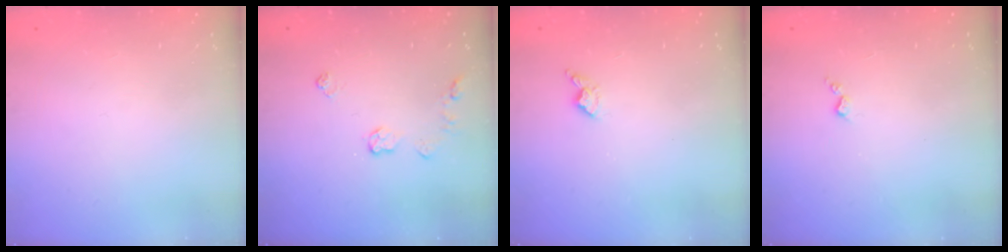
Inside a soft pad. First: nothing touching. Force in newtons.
{"total": 4.7, "press": 4.6, "slide": 0.7}
{"total": 4.0, "press": 3.9, "slide": 0.7}
{"total": 2.7, "press": 2.6, "slide": 0.4}